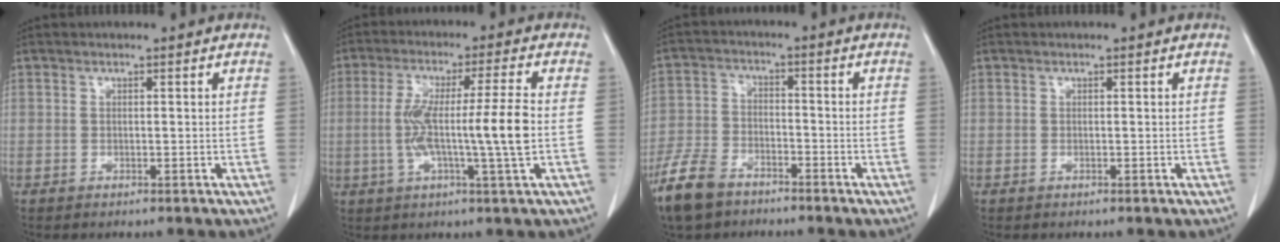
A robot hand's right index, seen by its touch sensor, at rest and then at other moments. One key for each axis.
{"total": 11.6, "fx": -0.9, "fy": -0.5, "fz": 11.6, "tx": -0.215, "ty": 0.005, "tz": -0.019}
{"total": 8.4, "fx": -6.2, "fy": 4.1, "fz": 3.9, "tx": -0.097, "ty": -0.010, "tz": -0.121}
{"total": 0.0}